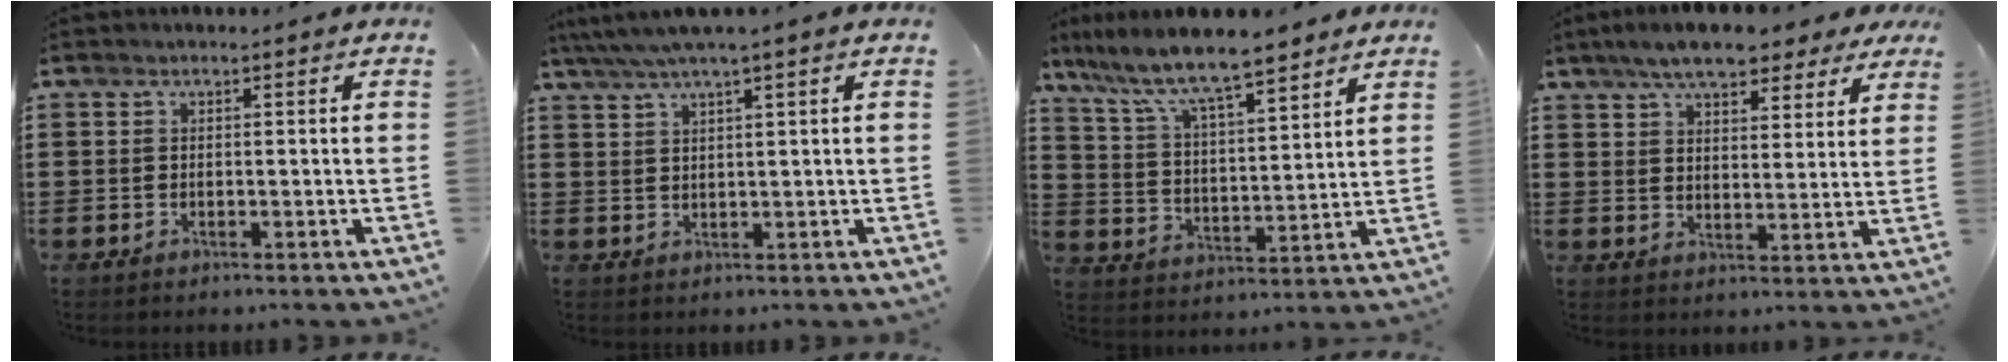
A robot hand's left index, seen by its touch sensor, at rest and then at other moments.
{"total": 2.8, "force": [1.7, -0.2, 2.1], "torque": [-0.046, 0.000, 0.030]}
{"total": 7.9, "force": [6.8, 0.8, 3.8], "torque": [-0.103, -0.037, 0.114]}
{"total": 7.1, "force": [6.1, 1.8, 3.2], "torque": [-0.076, -0.009, 0.111]}